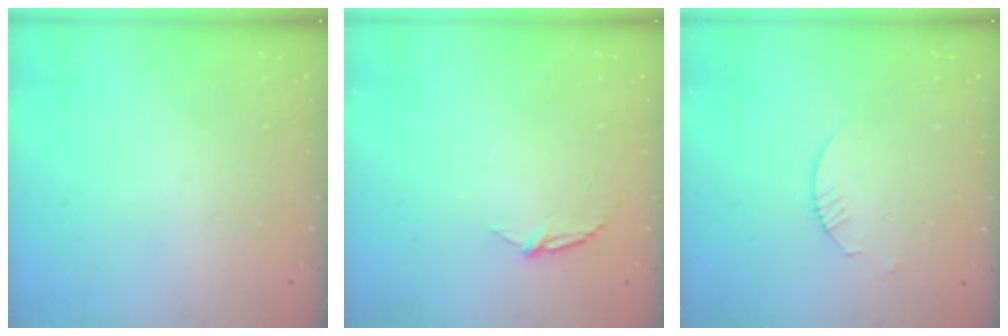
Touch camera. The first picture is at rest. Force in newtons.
{"total": 5.1, "press": 5.1, "slide": 0.5}
{"total": 1.8, "press": 1.8, "slide": 0.2}